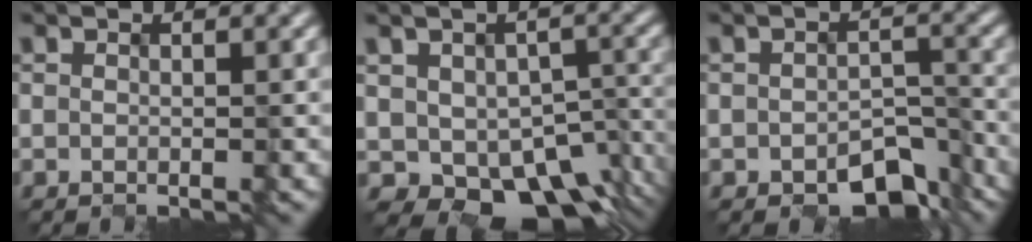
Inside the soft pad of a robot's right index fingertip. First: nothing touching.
{"total": 9.9, "force": [-4.6, 6.5, 5.9], "torque": [-0.085, -0.021, -0.046]}
{"total": 4.7, "force": [-3.0, 2.7, 2.5], "torque": [-0.036, -0.014, -0.036]}